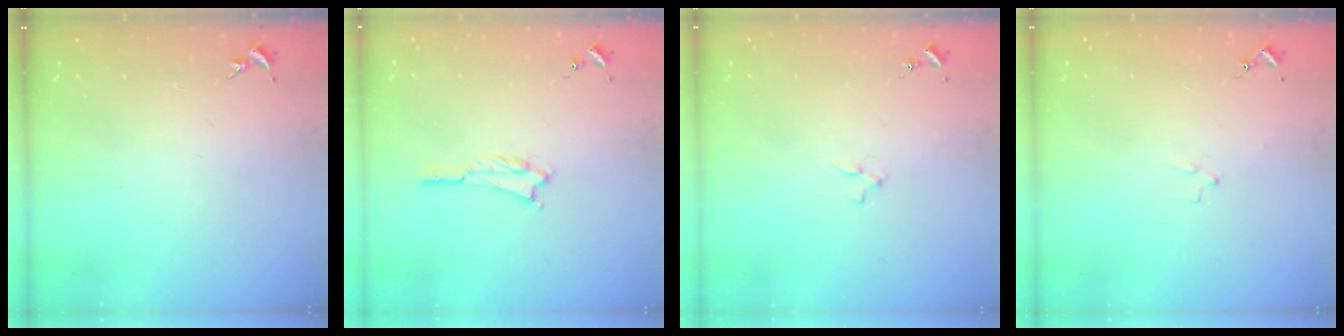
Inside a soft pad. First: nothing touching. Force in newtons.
{"total": 1.1, "press": 1.1, "slide": 0.2}
{"total": 0.9, "press": 0.9, "slide": 0.2}
{"total": 0.8, "press": 0.8, "slide": 0.2}